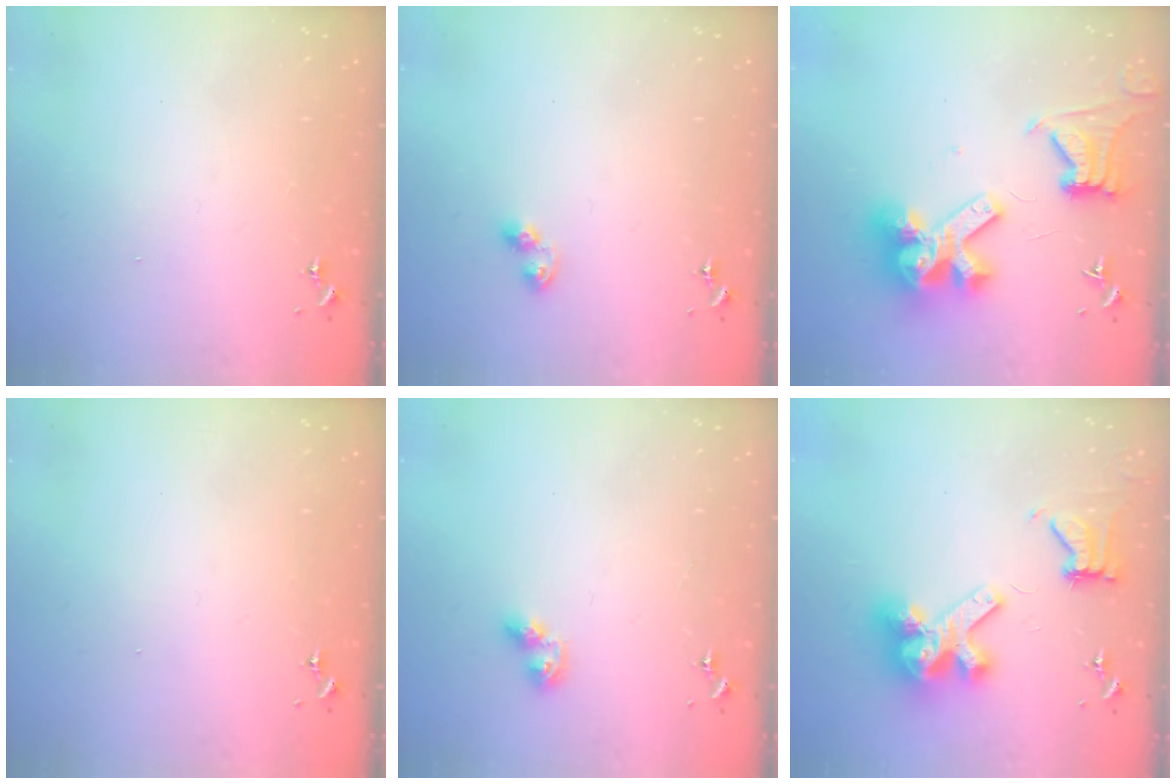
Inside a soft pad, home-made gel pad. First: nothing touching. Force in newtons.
{"total": 4.7, "press": 4.6, "slide": 0.4}
{"total": 19.4, "press": 19.2, "slide": 2.4}
{"total": 0.0}
{"total": 5.5, "press": 5.5, "slide": 0.3}
{"total": 13.0, "press": 12.8, "slide": 1.8}